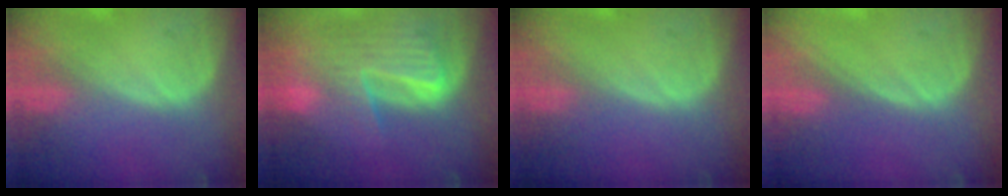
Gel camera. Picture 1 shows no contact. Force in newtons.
{"total": 9.8, "press": 8.5, "slide": 4.9}
{"total": 0.0}
{"total": 0.0}